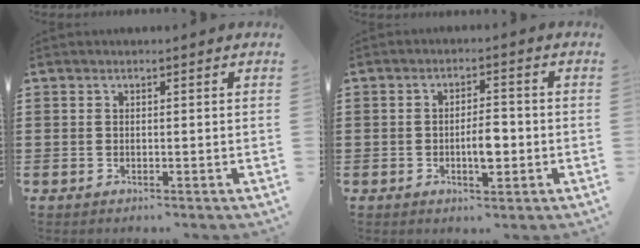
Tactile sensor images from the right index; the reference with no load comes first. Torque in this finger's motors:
{"motor_torque": [1.26, 0.88, 0.36, 0.09]}